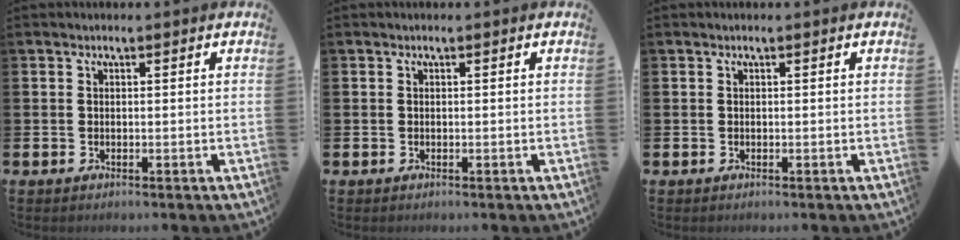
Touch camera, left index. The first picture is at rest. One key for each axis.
{"total": 0.0}
{"total": 0.0}